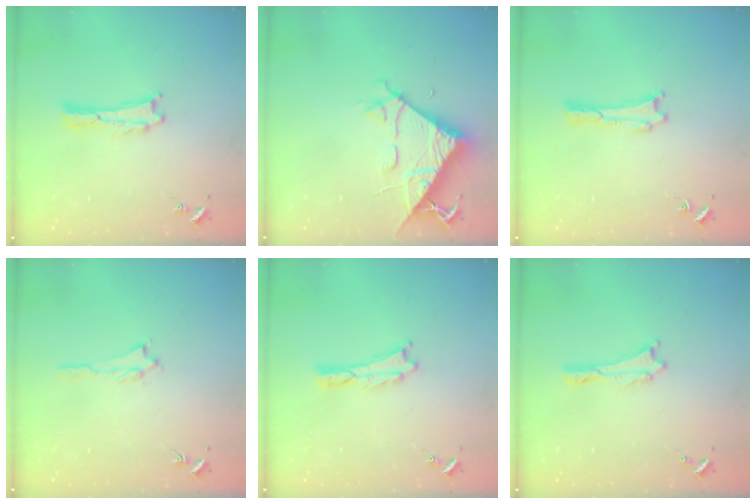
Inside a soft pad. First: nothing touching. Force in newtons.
{"total": 8.4, "press": 8.3, "slide": 0.8}
{"total": 0.0}
{"total": 1.2, "press": 1.2, "slide": 0.3}
{"total": 0.0}
{"total": 0.0}